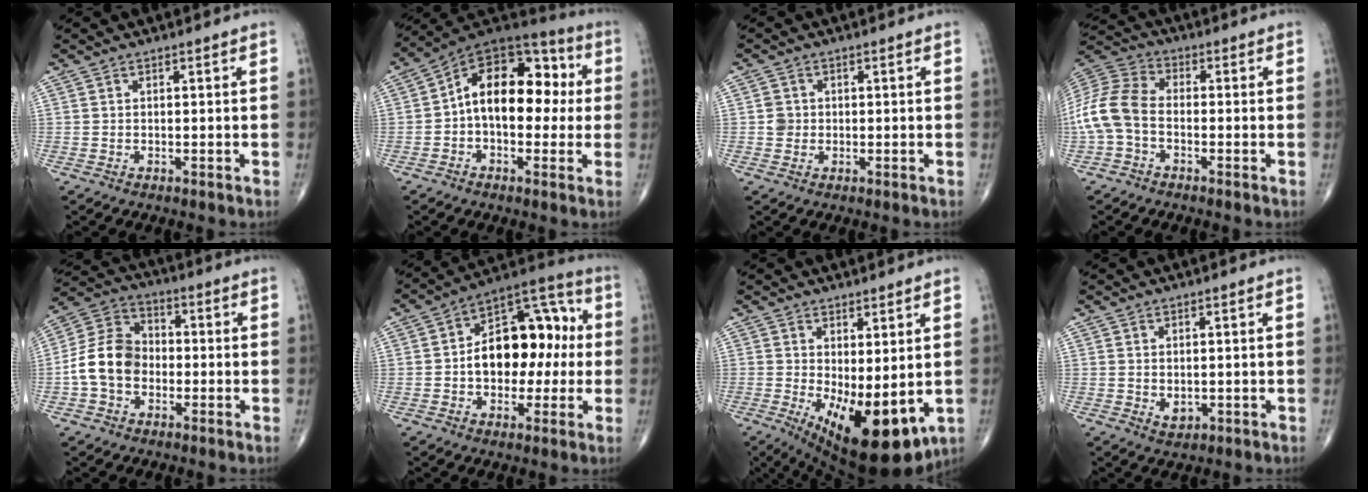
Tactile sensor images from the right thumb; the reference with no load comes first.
{"total": 17.3, "force": [0.7, 10.8, 13.5], "torque": [-0.164, 0.048, -0.002]}
{"total": 2.2, "force": [0.0, 2.1, 0.7], "torque": [0.000, 0.005, -0.001]}
{"total": 10.8, "force": [-2.2, 7.0, 7.9], "torque": [-0.168, 0.031, -0.057]}
{"total": 11.3, "force": [-2.0, 8.7, 6.9], "torque": [-0.120, 0.038, -0.050]}
{"total": 17.6, "force": [0.0, 10.9, 13.9], "torque": [-0.165, 0.044, -0.005]}
{"total": 15.2, "force": [-3.0, 6.3, 13.6], "torque": [-0.196, -0.032, -0.022]}
{"total": 2.1, "force": [-0.1, 1.5, 1.5], "torque": [-0.018, -0.005, 0.005]}